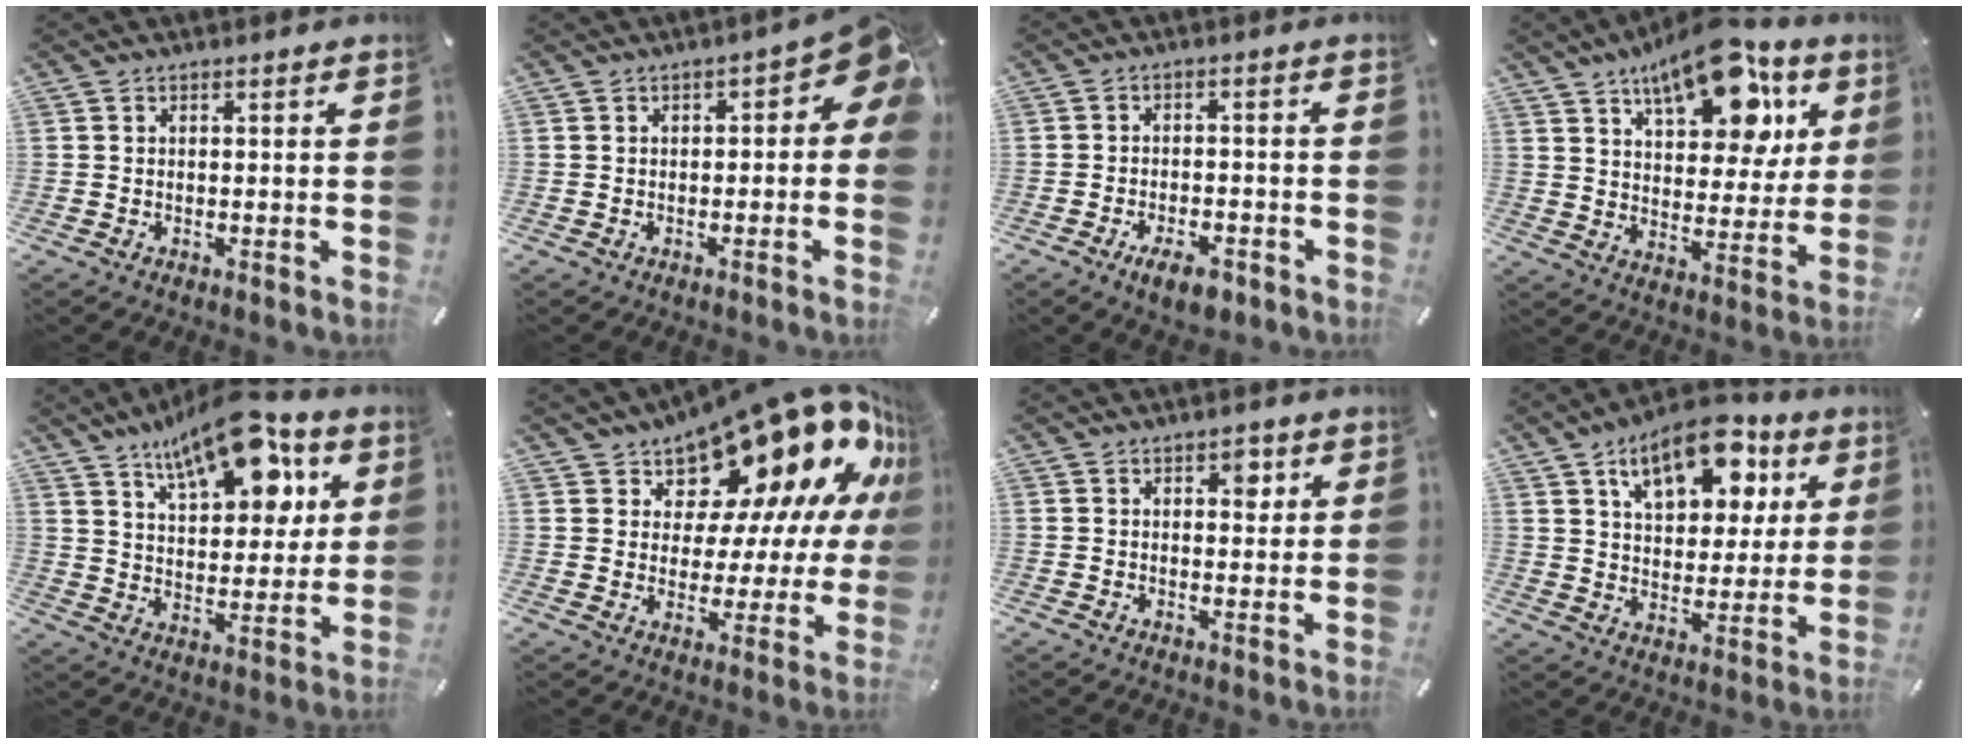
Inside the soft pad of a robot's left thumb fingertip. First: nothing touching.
{"total": 6.5, "force": [0.9, 3.2, 5.5], "torque": [-0.070, -0.009, 0.013]}
{"total": 5.8, "force": [-3.5, 2.6, 3.9], "torque": [-0.067, 0.014, -0.060]}
{"total": 19.1, "force": [11.8, 9.3, 11.7], "torque": [-0.164, -0.063, 0.195]}
{"total": 17.3, "force": [11.3, 7.8, 10.6], "torque": [-0.164, -0.056, 0.189]}
{"total": 19.7, "force": [14.3, 9.5, 9.8], "torque": [-0.140, -0.125, 0.247]}
{"total": 3.4, "force": [1.4, 2.2, 2.2], "torque": [-0.008, -0.010, 0.014]}
{"total": 15.6, "force": [8.6, 9.1, 9.2], "torque": [-0.135, -0.032, 0.149]}